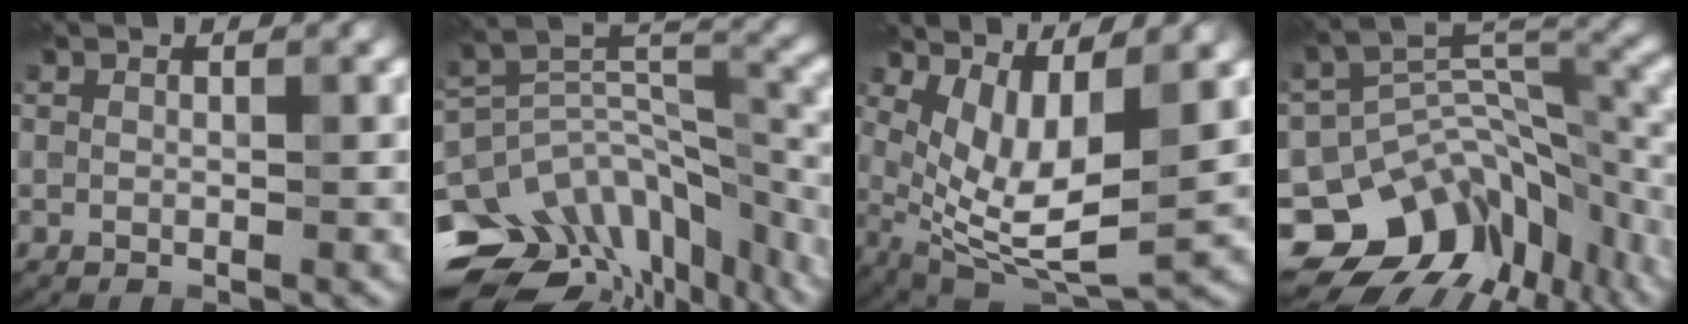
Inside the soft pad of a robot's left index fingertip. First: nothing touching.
{"total": 14.1, "force": [-9.3, 8.1, 6.9], "torque": [-0.139, 0.022, -0.113]}
{"total": 7.6, "force": [1.8, 2.8, 6.8], "torque": [-0.140, -0.016, 0.038]}
{"total": 12.3, "force": [-6.7, 8.2, 6.3], "torque": [-0.119, -0.010, -0.092]}